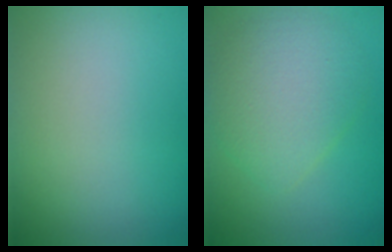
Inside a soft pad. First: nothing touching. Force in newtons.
{"total": 5.0, "press": 5.0, "slide": 0.1}